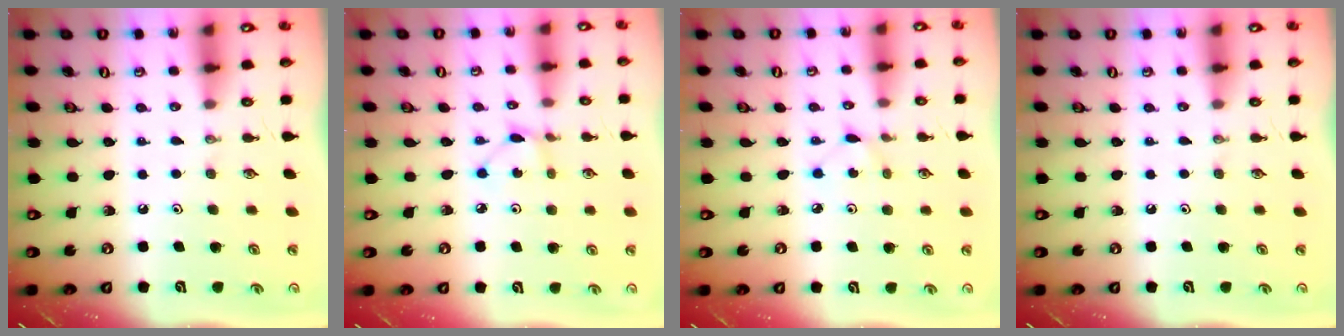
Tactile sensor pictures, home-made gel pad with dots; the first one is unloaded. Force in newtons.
{"total": 1.8, "press": 1.8, "slide": 0.3}
{"total": 2.8, "press": 2.8, "slide": 0.4}
{"total": 0.0}